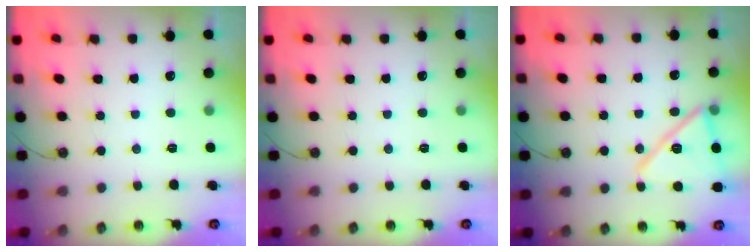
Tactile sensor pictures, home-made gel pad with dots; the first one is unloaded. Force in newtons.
{"total": 0.0}
{"total": 16.4, "press": 15.9, "slide": 4.1}